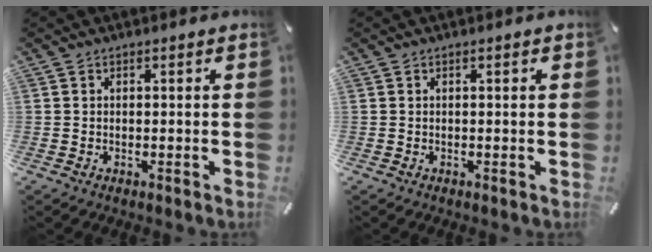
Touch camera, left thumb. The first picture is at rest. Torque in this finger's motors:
{"motor_torque": [-0.20, -0.20, -0.05, 0.01, 0.01]}